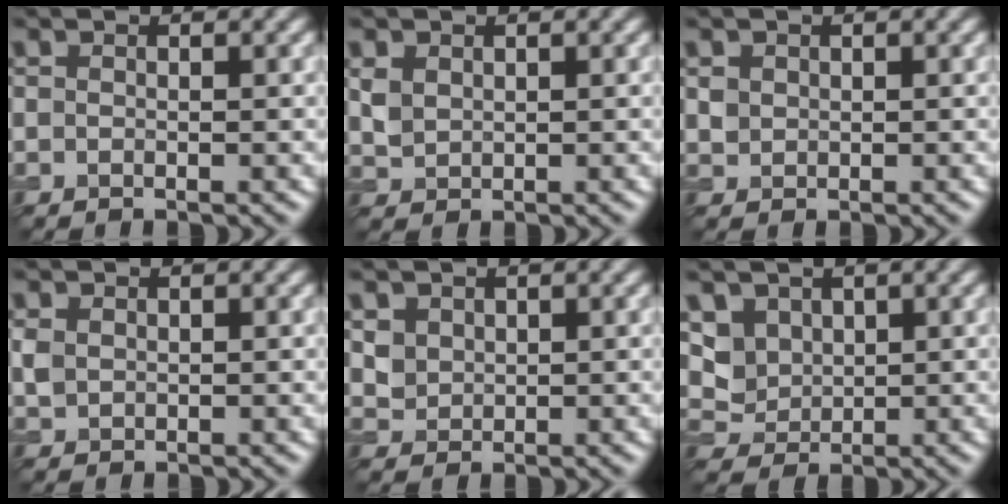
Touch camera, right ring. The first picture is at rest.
{"total": 1.6, "force": [0.7, 1.3, 0.7], "torque": [-0.018, 0.000, 0.018]}
{"total": 1.0, "force": [0.4, 0.9, 0.2], "torque": [-0.003, -0.003, 0.010]}
{"total": 1.3, "force": [0.3, 1.1, 0.6], "torque": [-0.015, 0.000, 0.008]}
{"total": 2.2, "force": [1.0, 1.8, 0.7], "torque": [-0.020, -0.008, 0.033]}
{"total": 3.0, "force": [1.2, 2.5, 1.0], "torque": [-0.028, -0.015, 0.040]}